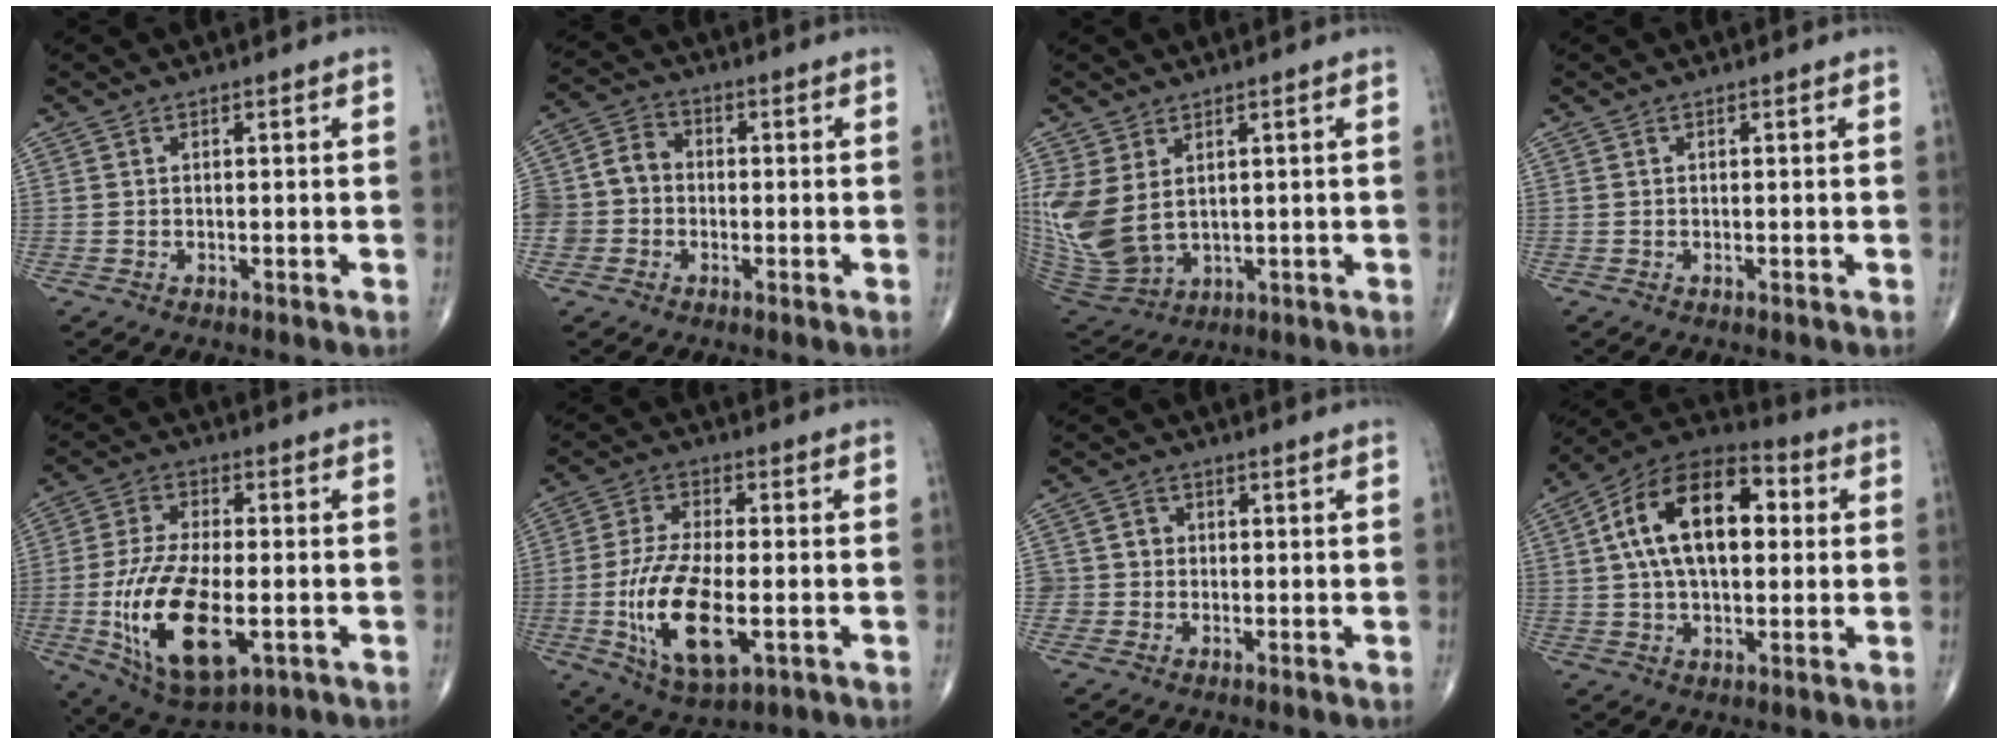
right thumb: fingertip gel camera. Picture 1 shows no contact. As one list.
[{"total": 8.7, "force": [-1.3, 7.7, 3.8], "torque": [-0.063, 0.032, -0.031]}, {"total": 13.3, "force": [2.4, 8.8, 9.7], "torque": [-0.224, -0.021, 0.073]}, {"total": 0.0}, {"total": 18.5, "force": [-4.3, 8.6, 15.8], "torque": [-0.301, -0.003, -0.062]}, {"total": 15.6, "force": [-3.6, 6.8, 13.6], "torque": [-0.265, -0.002, -0.056]}, {"total": 3.3, "force": [-0.5, 3.3, 0.2], "torque": [0.025, 0.012, -0.015]}, {"total": 18.9, "force": [3.4, 10.6, 15.3], "torque": [-0.246, 0.027, 0.047]}]